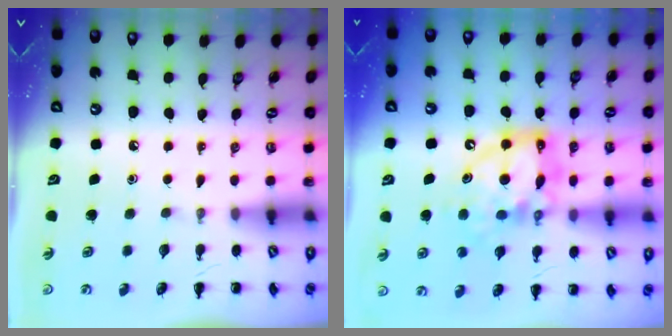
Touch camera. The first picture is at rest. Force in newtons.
{"total": 12.6, "press": 12.0, "slide": 3.8}